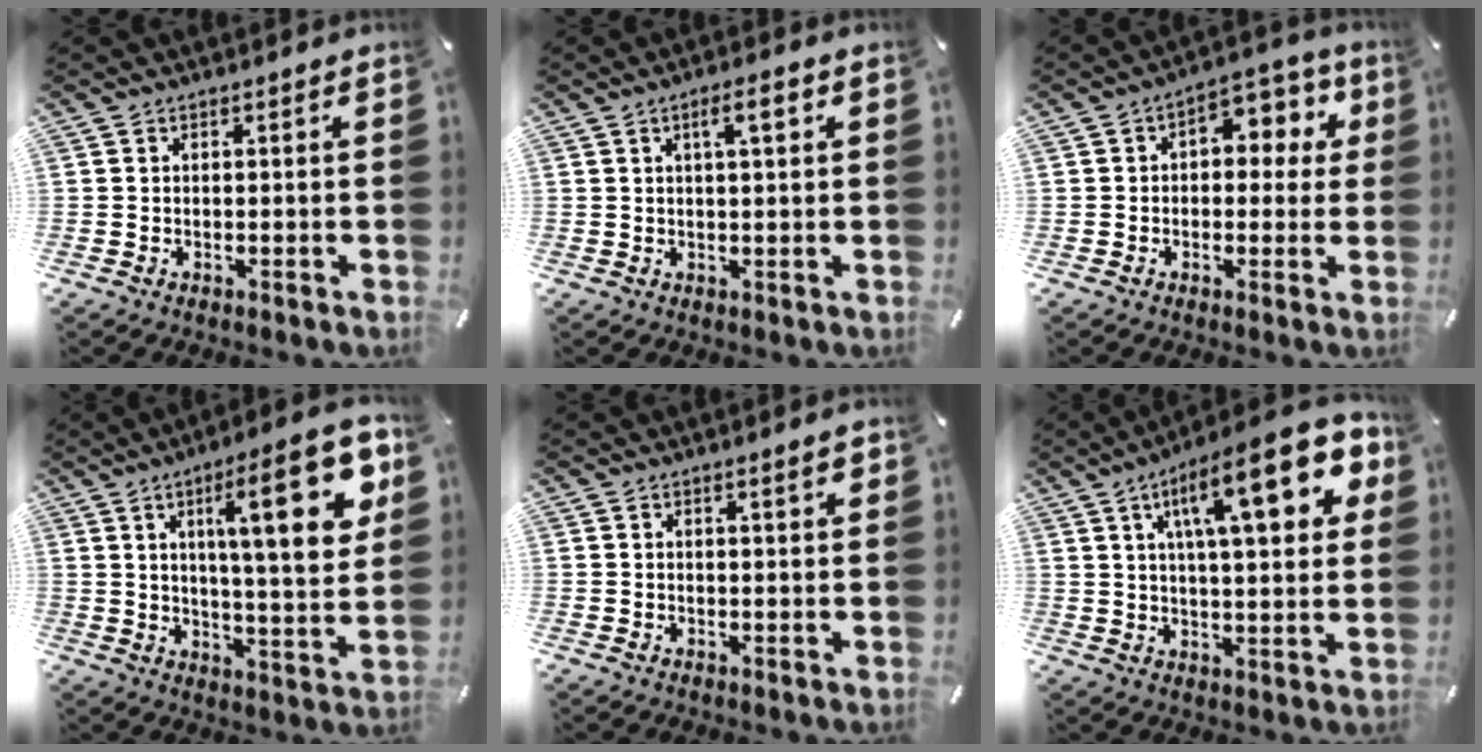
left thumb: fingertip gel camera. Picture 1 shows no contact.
{"total": 4.6, "force": [1.7, 0.9, 4.1], "torque": [-0.068, -0.002, 0.022]}
{"total": 7.7, "force": [1.8, 5.2, 5.4], "torque": [-0.063, -0.010, 0.022]}
{"total": 21.1, "force": [7.8, 5.6, 18.7], "torque": [-0.266, -0.031, 0.105]}
{"total": 2.4, "force": [1.3, 0.4, 2.0], "torque": [-0.033, -0.001, 0.019]}
{"total": 20.7, "force": [8.8, 6.3, 17.7], "torque": [-0.277, -0.023, 0.128]}